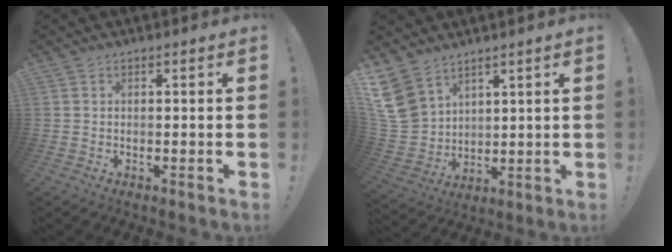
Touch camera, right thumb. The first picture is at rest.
{"total": 12.2, "force": [7.8, 8.0, 4.9], "torque": [-0.100, -0.051, 0.159]}